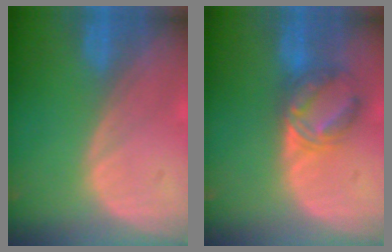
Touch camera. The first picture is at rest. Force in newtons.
{"total": 6.0, "press": 5.8, "slide": 1.4}